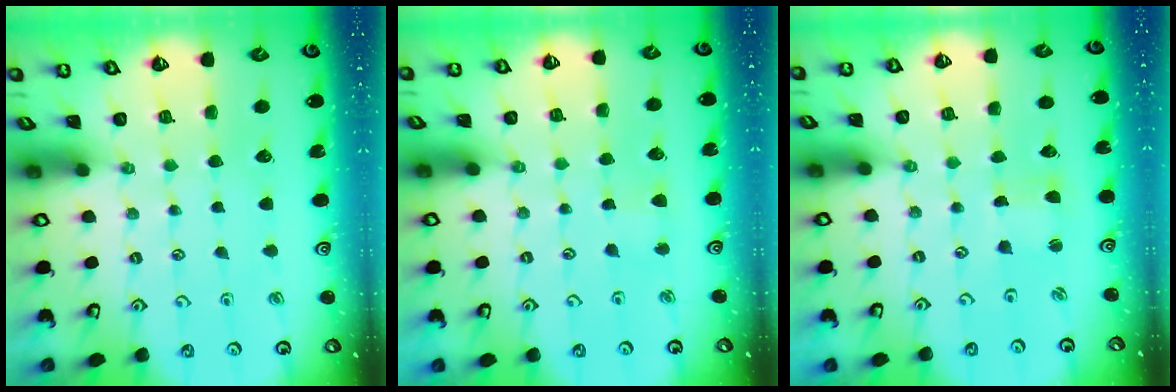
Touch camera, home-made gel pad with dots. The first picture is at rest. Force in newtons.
{"total": 2.9, "press": 2.8, "slide": 0.4}
{"total": 1.6, "press": 1.6, "slide": 0.2}